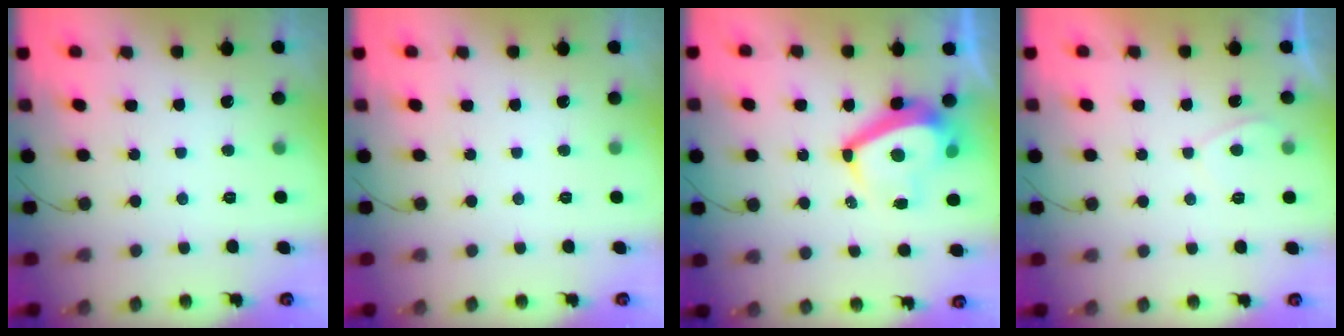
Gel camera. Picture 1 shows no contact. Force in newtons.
{"total": 0.0}
{"total": 10.4, "press": 10.1, "slide": 2.3}
{"total": 1.2, "press": 1.1, "slide": 0.5}